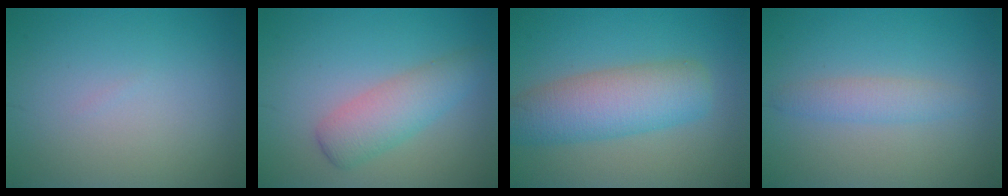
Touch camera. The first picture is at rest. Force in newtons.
{"total": 3.7, "press": 3.7, "slide": 0.1}
{"total": 6.4, "press": 6.4, "slide": 0.2}
{"total": 2.0, "press": 2.0, "slide": 0.1}